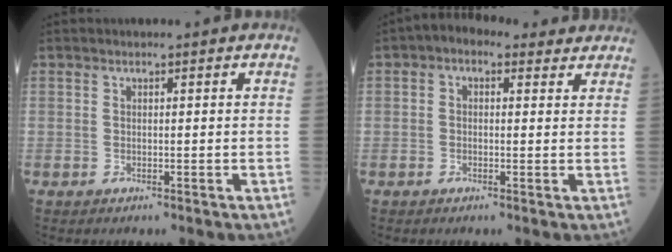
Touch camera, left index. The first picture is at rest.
{"total": 5.2, "force": [3.3, 3.0, 2.6], "torque": [-0.032, 0.034, 0.043]}